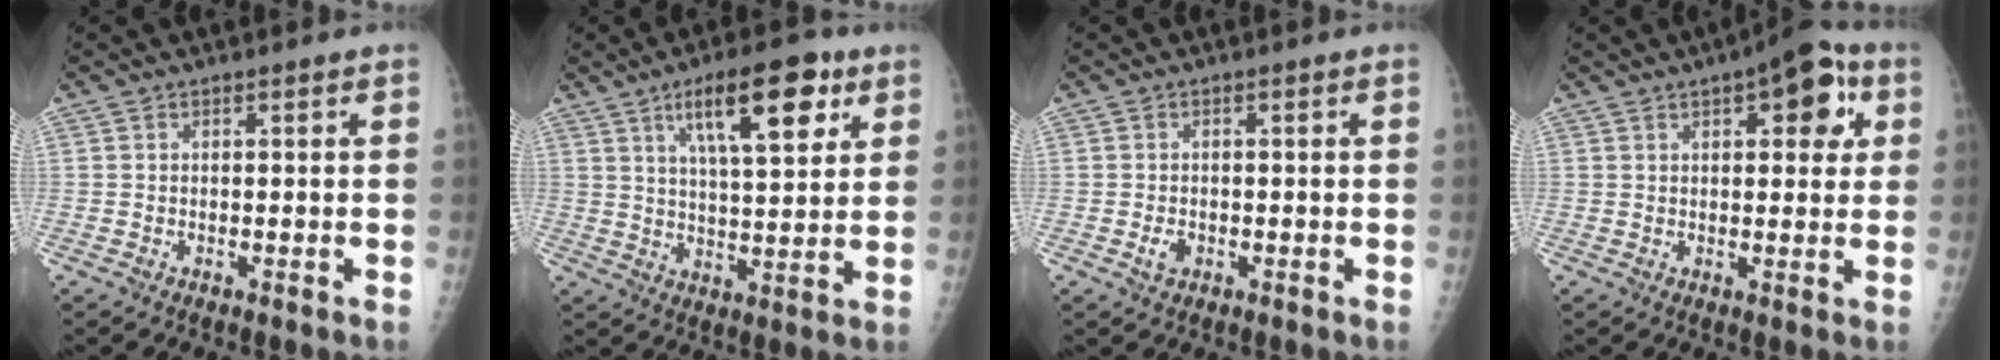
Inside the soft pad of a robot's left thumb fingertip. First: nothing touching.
{"total": 14.4, "force": [7.1, 4.8, 11.5], "torque": [-0.153, -0.025, 0.110]}
{"total": 1.7, "force": [-0.6, 1.3, 0.9], "torque": [-0.013, 0.000, -0.010]}
{"total": 10.8, "force": [4.3, 4.8, 8.6], "torque": [-0.072, -0.001, 0.047]}